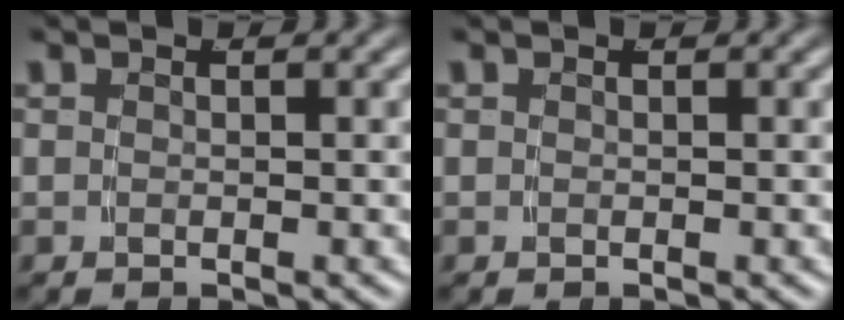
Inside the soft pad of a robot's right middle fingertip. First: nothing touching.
{"total": 0.0}